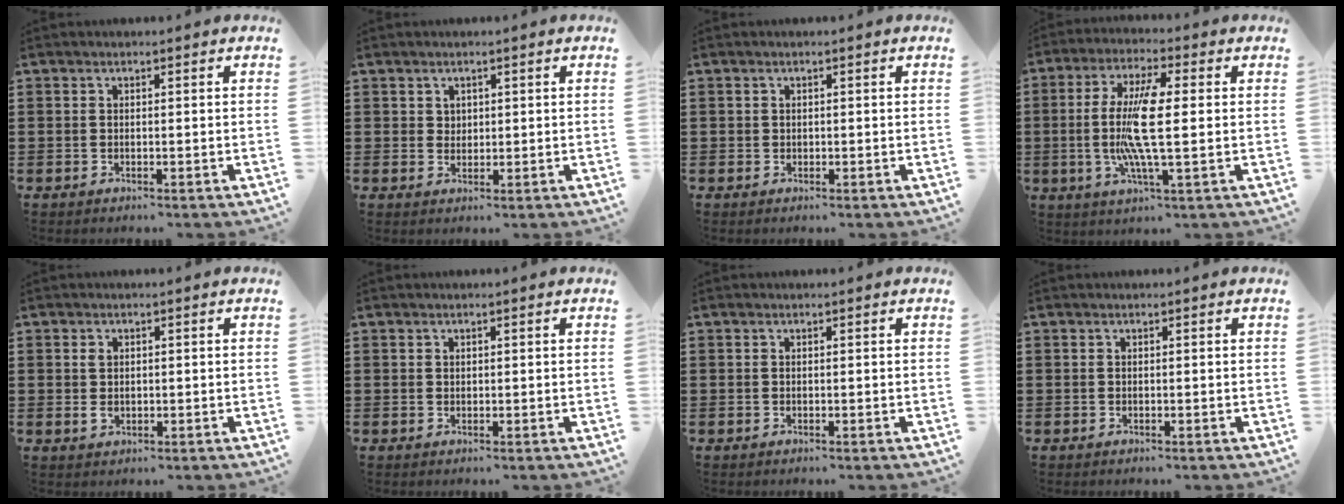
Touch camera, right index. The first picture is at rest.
{"total": 1.6, "force": [0.9, 1.2, 0.3], "torque": [-0.009, 0.006, 0.018]}
{"total": 0.6, "force": [0.2, 0.5, 0.0], "torque": [-0.001, 0.004, 0.003]}
{"total": 10.2, "force": [-0.1, 1.7, 10.1], "torque": [-0.213, -0.014, -0.012]}
{"total": 1.5, "force": [0.2, 0.9, 1.1], "torque": [-0.025, 0.001, 0.005]}
{"total": 0.6, "force": [0.3, 0.5, 0.1], "torque": [-0.004, 0.003, 0.006]}
{"total": 0.0}
{"total": 0.0}